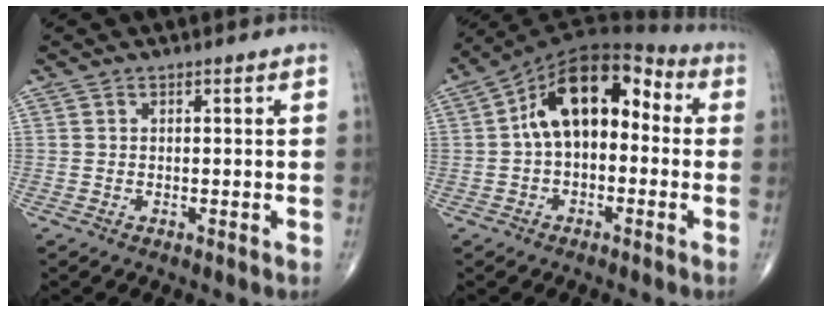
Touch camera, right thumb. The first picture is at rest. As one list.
[{"total": 14.2, "force": [0.8, 8.7, 11.2], "torque": [-0.153, 0.050, -0.003]}]